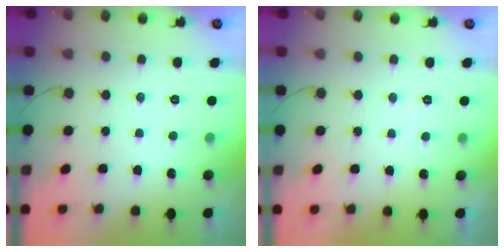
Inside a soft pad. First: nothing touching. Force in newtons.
{"total": 0.6, "press": 0.3, "slide": 0.5}